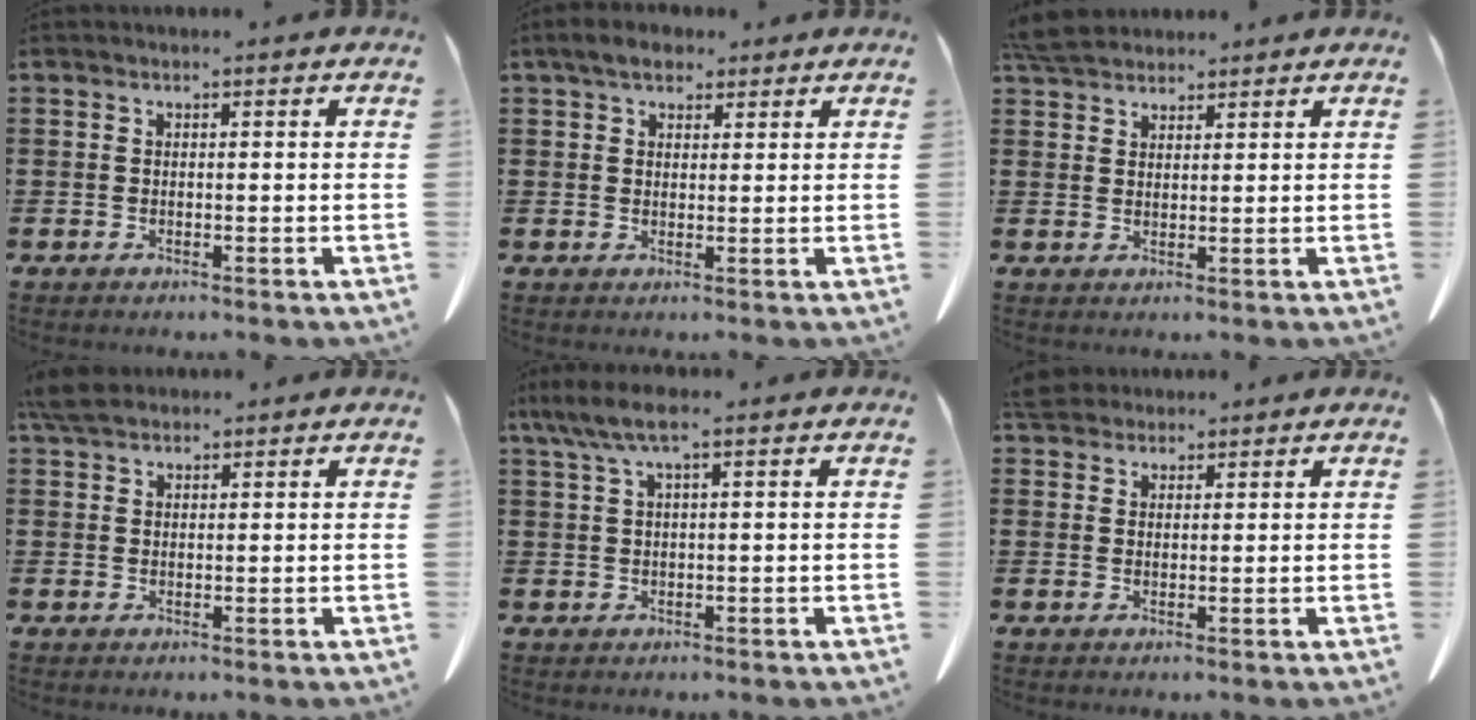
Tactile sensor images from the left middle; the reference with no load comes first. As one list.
[{"total": 4.0, "force": [3.0, 1.8, 1.9], "torque": [-0.039, 0.002, 0.053]}, {"total": 4.6, "force": [4.3, 1.2, 1.3], "torque": [-0.038, -0.003, 0.084]}, {"total": 3.8, "force": [3.1, 1.3, 1.7], "torque": [-0.042, 0.002, 0.061]}, {"total": 4.3, "force": [2.0, 0.7, 3.8], "torque": [-0.093, -0.005, 0.031]}, {"total": 3.6, "force": [3.2, 1.2, 0.9], "torque": [-0.028, -0.001, 0.064]}]